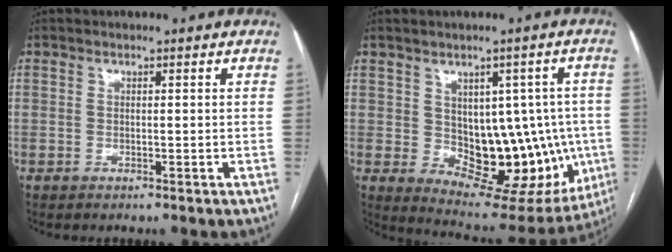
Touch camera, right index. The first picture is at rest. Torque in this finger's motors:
{"motor_torque": [1.54, -0.07, 0.25, 0.05]}